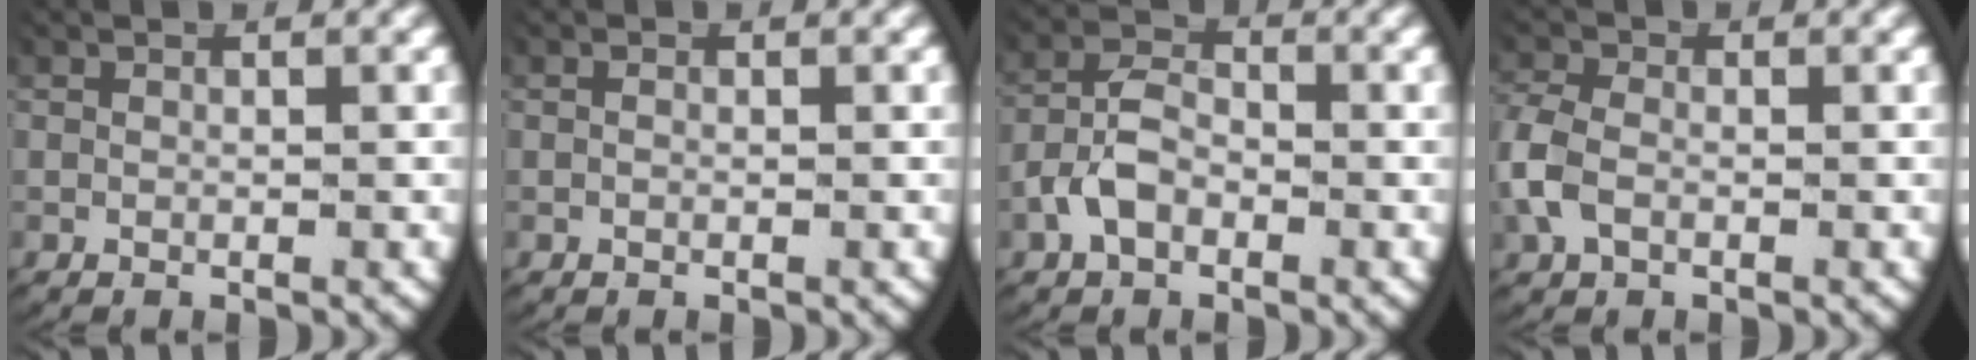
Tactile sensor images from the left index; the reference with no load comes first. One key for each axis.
{"total": 0.0}
{"total": 4.3, "fx": -1.8, "fy": 3.0, "fz": 2.5, "tx": -0.055, "ty": -0.003, "tz": -0.033}
{"total": 3.3, "fx": -0.6, "fy": 2.6, "fz": 1.9, "tx": -0.064, "ty": -0.006, "tz": -0.008}